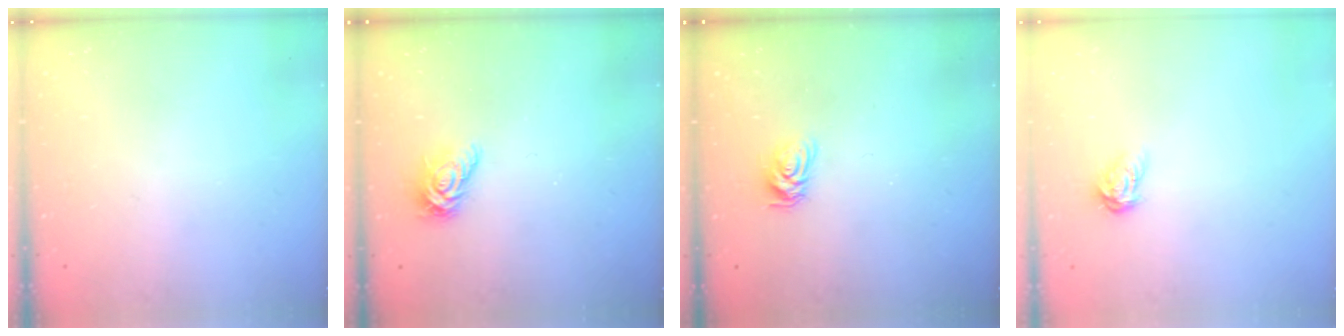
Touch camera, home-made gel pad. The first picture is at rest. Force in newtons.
{"total": 7.9, "press": 7.9, "slide": 0.3}
{"total": 7.2, "press": 7.1, "slide": 0.7}
{"total": 3.9, "press": 3.9, "slide": 0.4}